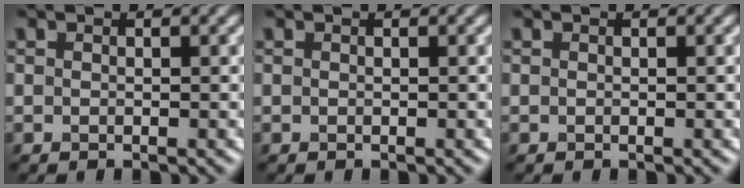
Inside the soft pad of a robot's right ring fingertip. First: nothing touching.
{"total": 0.0}
{"total": 0.0}